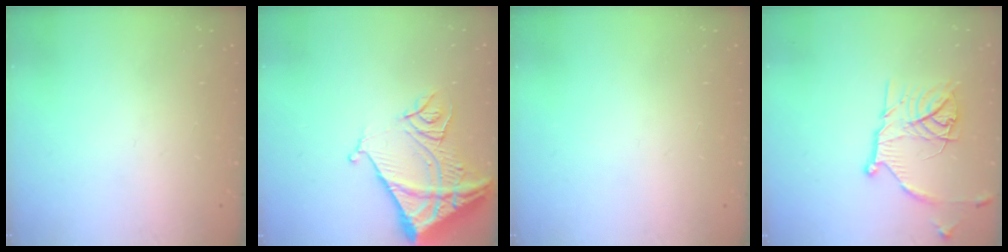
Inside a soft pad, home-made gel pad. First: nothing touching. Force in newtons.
{"total": 14.7, "press": 14.6, "slide": 1.6}
{"total": 0.0}
{"total": 16.4, "press": 16.4, "slide": 1.3}